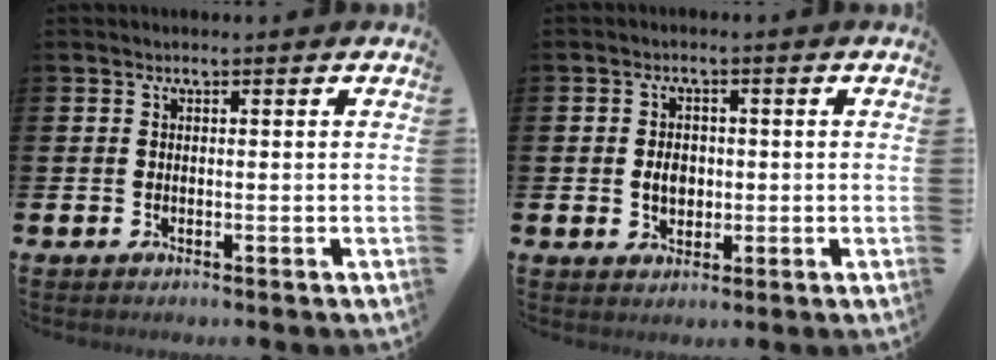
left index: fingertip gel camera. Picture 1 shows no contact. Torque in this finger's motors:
{"motor_torque": [0.30, -0.12, 0.12, 0.09]}